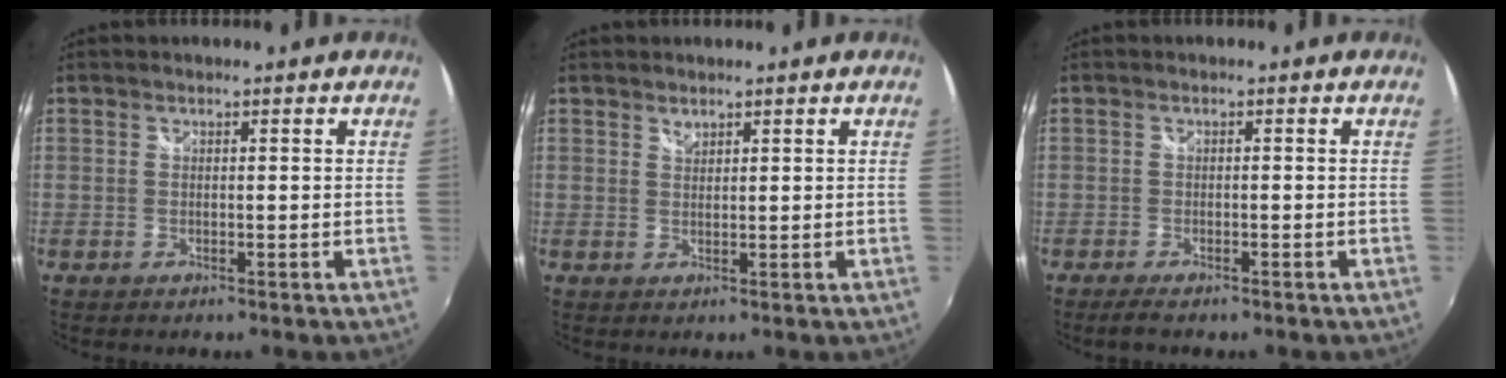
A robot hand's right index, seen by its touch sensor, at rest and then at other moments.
{"total": 1.2, "force": [1.0, 0.5, 0.3], "torque": [-0.002, 0.001, 0.018]}
{"total": 3.2, "force": [-2.5, 0.9, 1.7], "torque": [-0.039, -0.013, -0.044]}